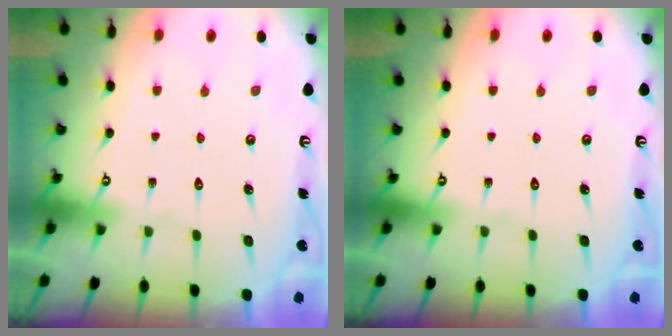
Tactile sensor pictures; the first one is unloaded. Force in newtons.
{"total": 0.0}